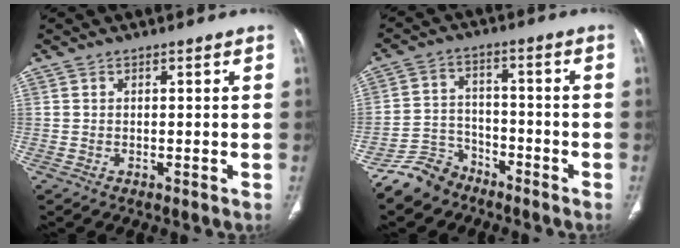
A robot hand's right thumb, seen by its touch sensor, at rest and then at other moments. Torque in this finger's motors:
{"motor_torque": [0.69, 0.15, -0.67, -0.61, -0.01]}